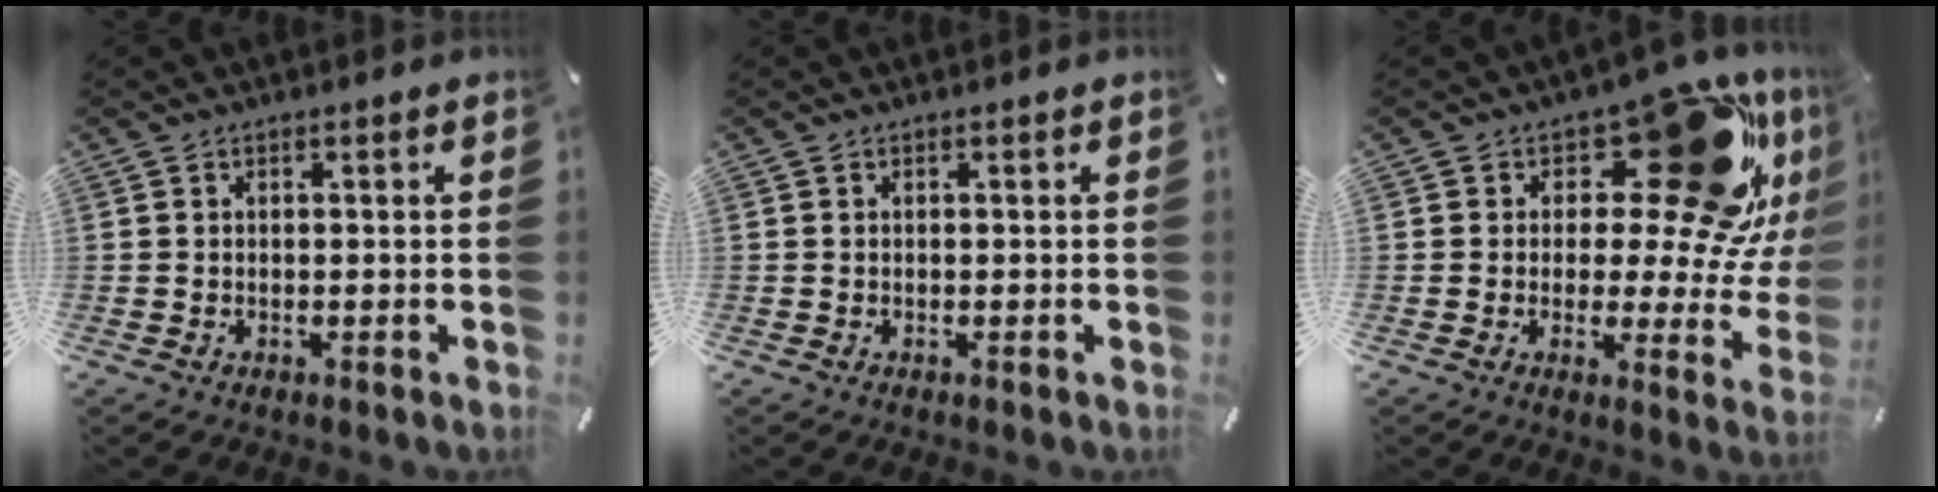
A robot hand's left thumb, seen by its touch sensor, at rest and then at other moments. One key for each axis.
{"total": 0.0}
{"total": 21.1, "fx": 12.0, "fy": 8.2, "fz": 15.2, "tx": -0.188, "ty": -0.099, "tz": 0.191}